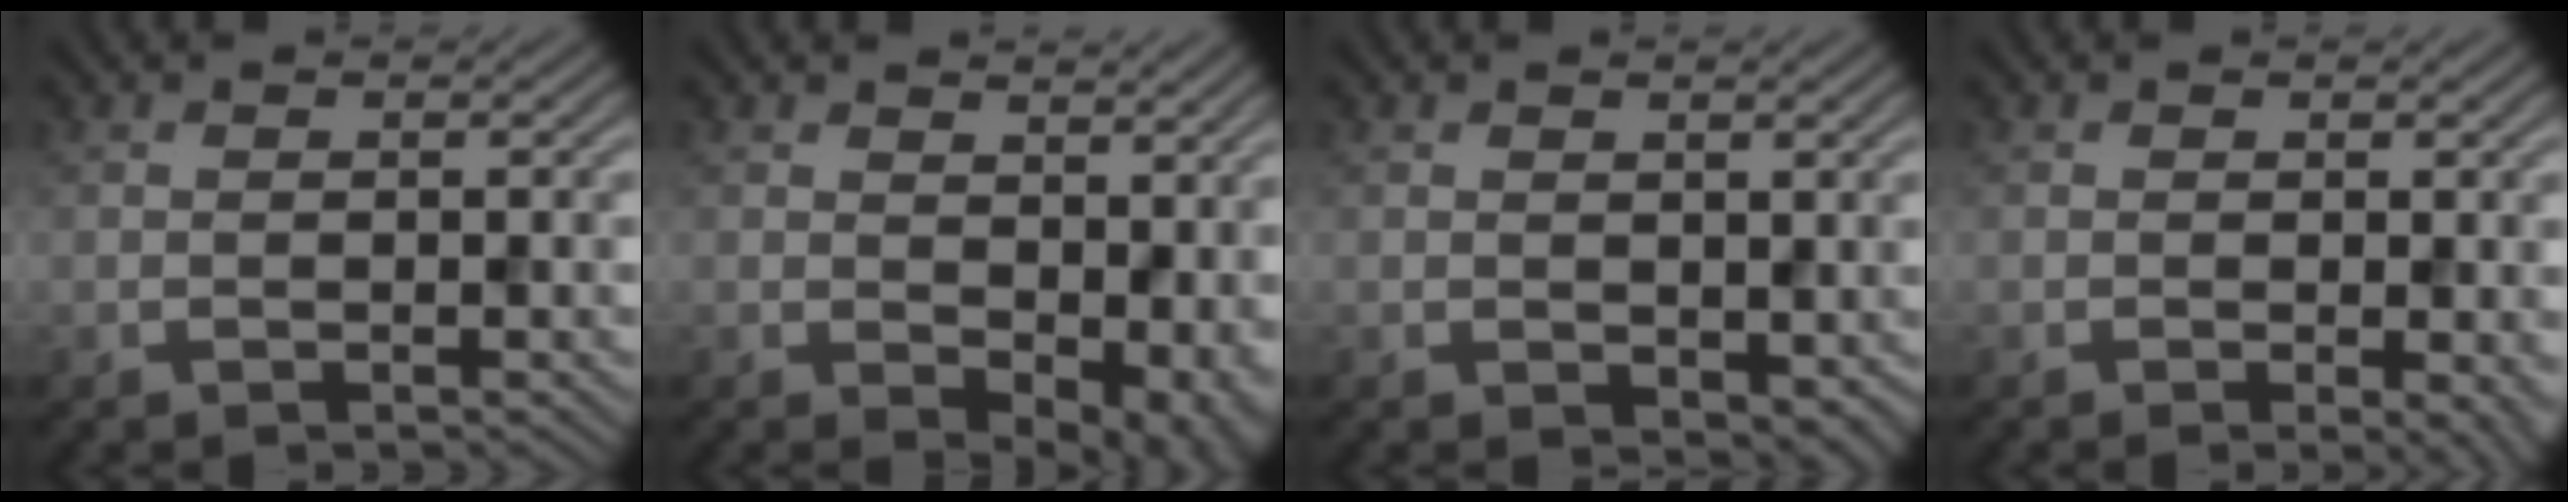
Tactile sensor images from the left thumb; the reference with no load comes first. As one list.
[{"total": 8.4, "force": [0.7, 5.3, 6.5], "torque": [-0.094, -0.024, 0.028]}, {"total": 1.8, "force": [0.6, 1.2, 1.2], "torque": [-0.021, -0.009, 0.016]}, {"total": 2.3, "force": [-0.2, 0.4, 2.2], "torque": [-0.029, -0.007, -0.005]}]